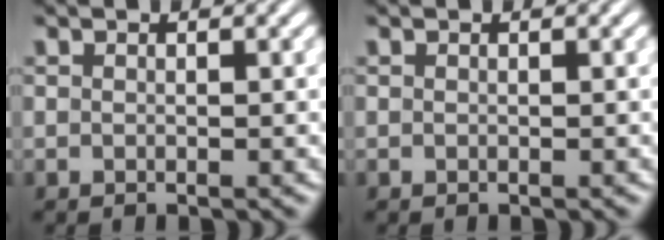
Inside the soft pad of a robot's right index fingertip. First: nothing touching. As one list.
[{"total": 0.0}]